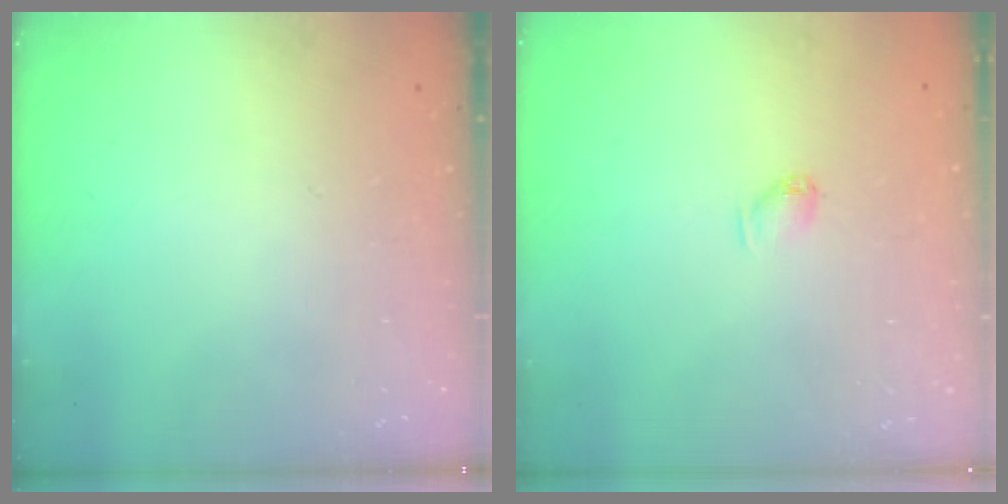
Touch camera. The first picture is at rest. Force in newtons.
{"total": 4.1, "press": 4.0, "slide": 0.8}